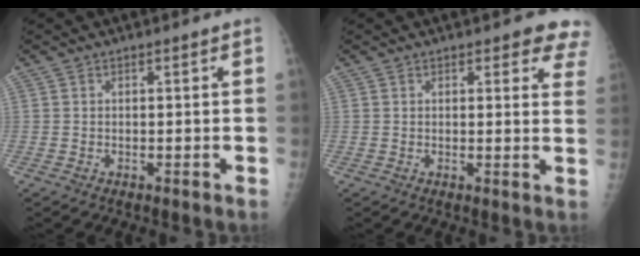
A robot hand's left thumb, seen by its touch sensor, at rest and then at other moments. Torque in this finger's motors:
{"motor_torque": [-0.10, 0.41, 0.11, -0.01, 0.01]}